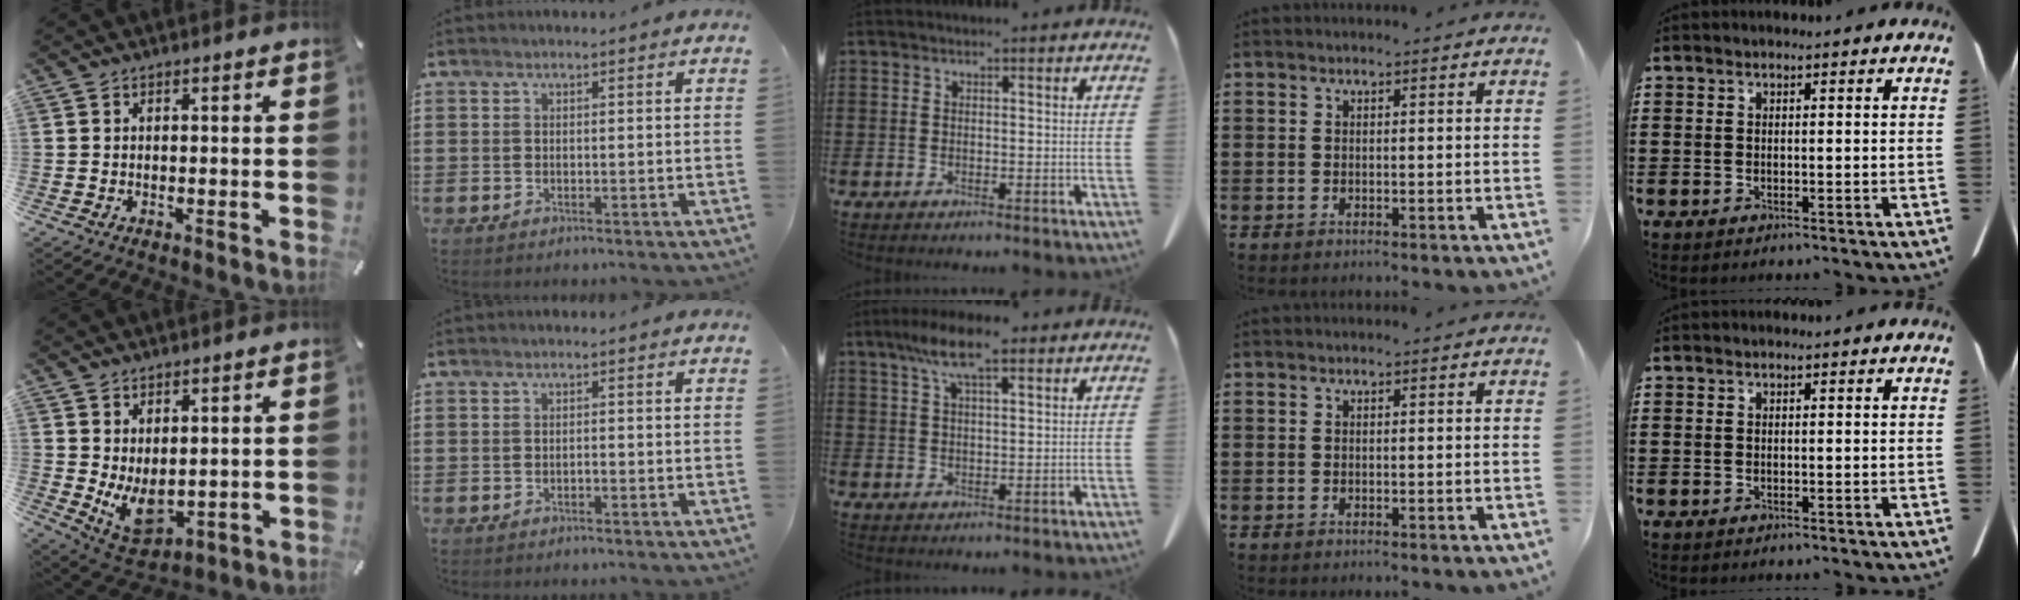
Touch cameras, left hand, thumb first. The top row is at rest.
{"thumb": {"total": 7.5, "force": [0.9, 5.3, 5.2], "torque": [-0.080, -0.025, 0.022]}, "index": {"total": 0.6, "force": [-0.2, 0.1, 0.5], "torque": [-0.011, -0.002, -0.003]}, "middle": {"total": 7.2, "force": [4.5, 1.6, 5.3], "torque": [-0.113, 0.006, 0.078]}}